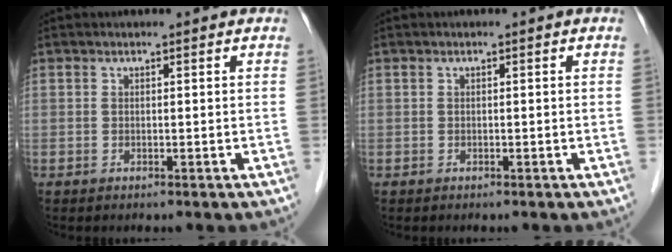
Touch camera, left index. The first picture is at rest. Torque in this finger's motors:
{"motor_torque": [-0.01, -0.01, 0.01, 0.00]}